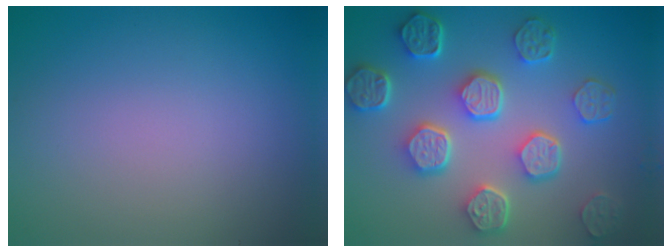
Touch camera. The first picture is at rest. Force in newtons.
{"total": 7.6, "press": 5.9, "slide": 4.8}